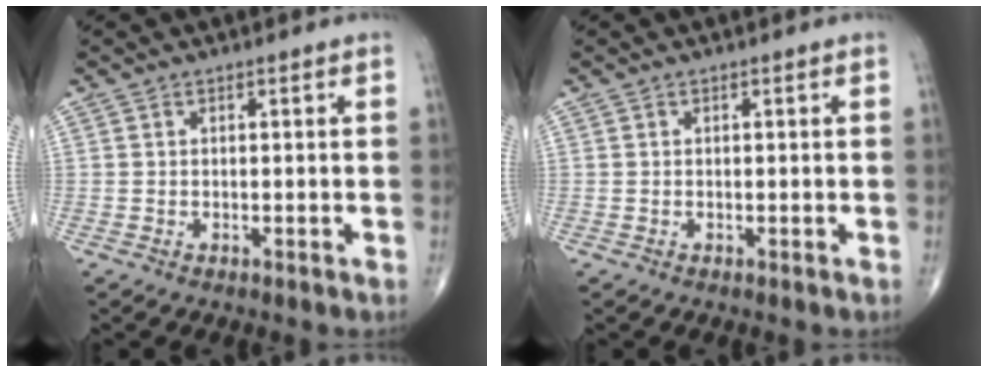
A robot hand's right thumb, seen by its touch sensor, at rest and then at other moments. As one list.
[{"total": 0.0}]